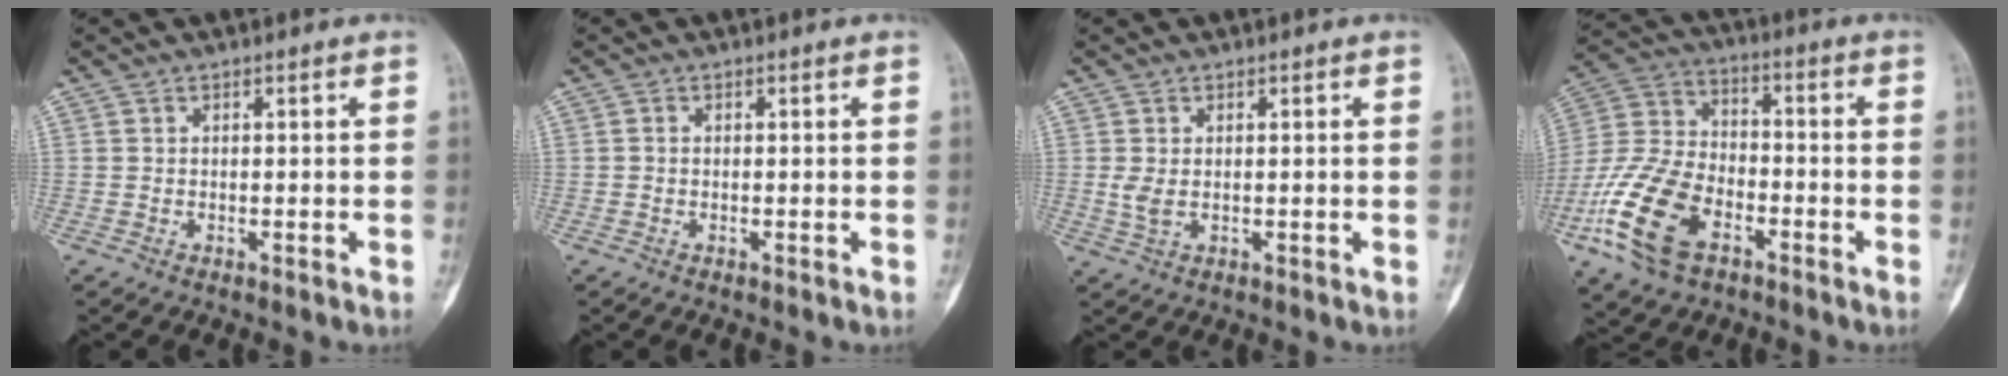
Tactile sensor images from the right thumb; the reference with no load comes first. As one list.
[{"total": 0.0}, {"total": 2.6, "force": [0.3, 1.3, 2.3], "torque": [-0.048, -0.006, 0.010]}, {"total": 17.4, "force": [-7.8, 10.3, 11.7], "torque": [-0.241, 0.031, -0.154]}]